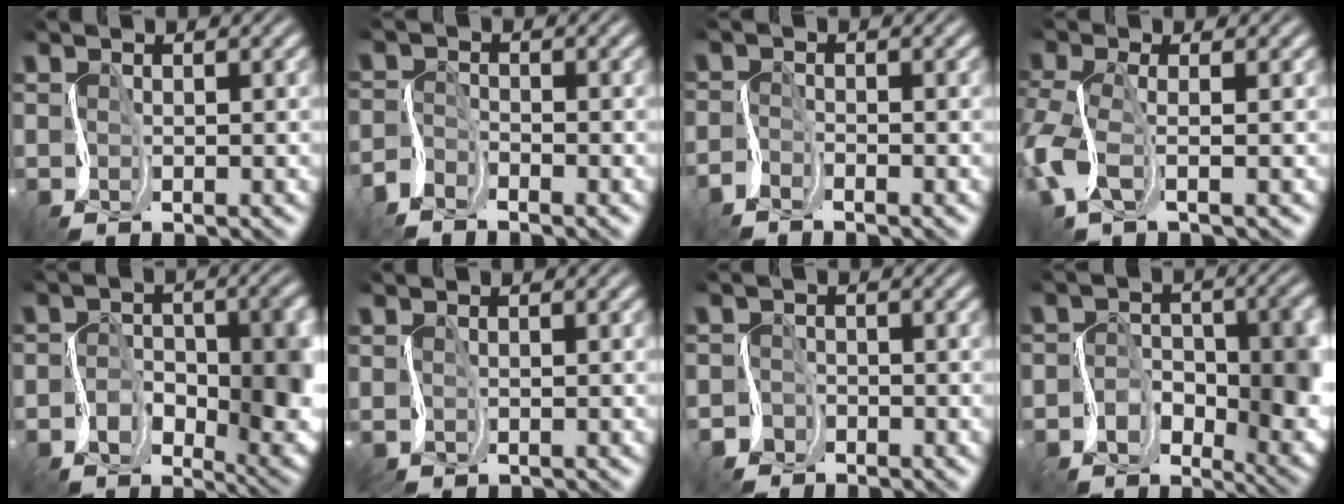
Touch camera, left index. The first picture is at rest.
{"total": 2.3, "force": [-2.1, 0.7, 0.7], "torque": [-0.017, -0.002, -0.052]}
{"total": 1.5, "force": [-1.5, 0.2, 0.4], "torque": [-0.013, -0.003, -0.040]}
{"total": 4.5, "force": [-1.2, 1.7, 4.0], "torque": [-0.107, 0.000, -0.036]}
{"total": 9.9, "force": [-1.9, 5.9, 7.7], "torque": [-0.111, -0.009, -0.028]}
{"total": 0.0}
{"total": 1.4, "force": [-0.9, 0.9, -0.5], "torque": [0.018, 0.004, -0.022]}
{"total": 8.9, "force": [-1.7, 5.6, 6.7], "torque": [-0.095, -0.011, -0.025]}